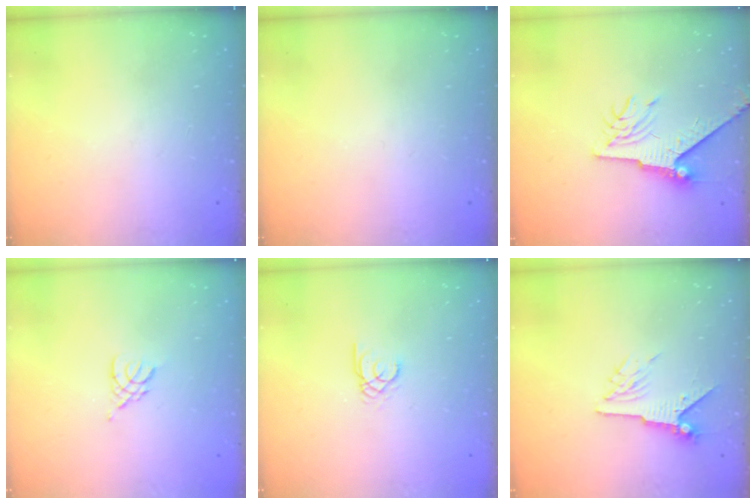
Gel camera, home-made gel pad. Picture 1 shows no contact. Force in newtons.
{"total": 0.0}
{"total": 7.8, "press": 7.7, "slide": 0.9}
{"total": 2.9, "press": 2.8, "slide": 0.6}
{"total": 1.9, "press": 1.9, "slide": 0.0}
{"total": 6.8, "press": 6.7, "slide": 1.0}